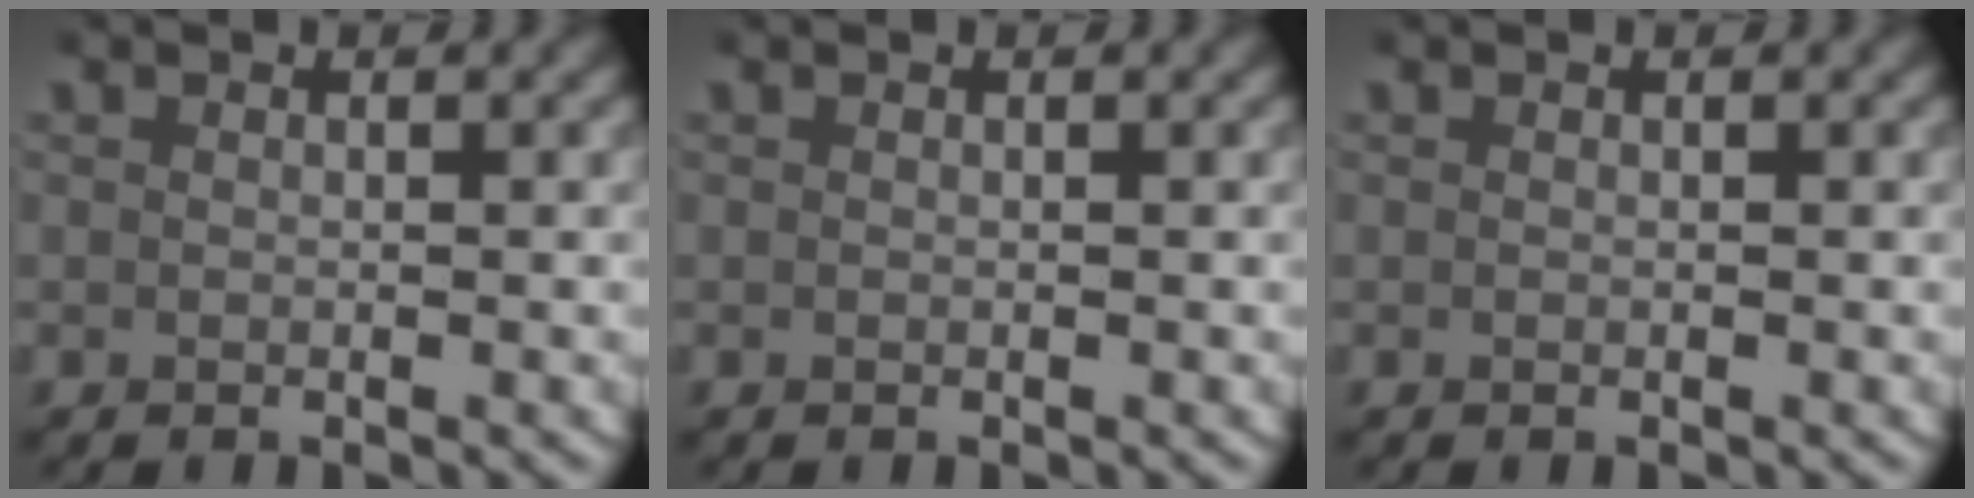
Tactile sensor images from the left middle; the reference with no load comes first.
{"total": 0.0}
{"total": 0.0}